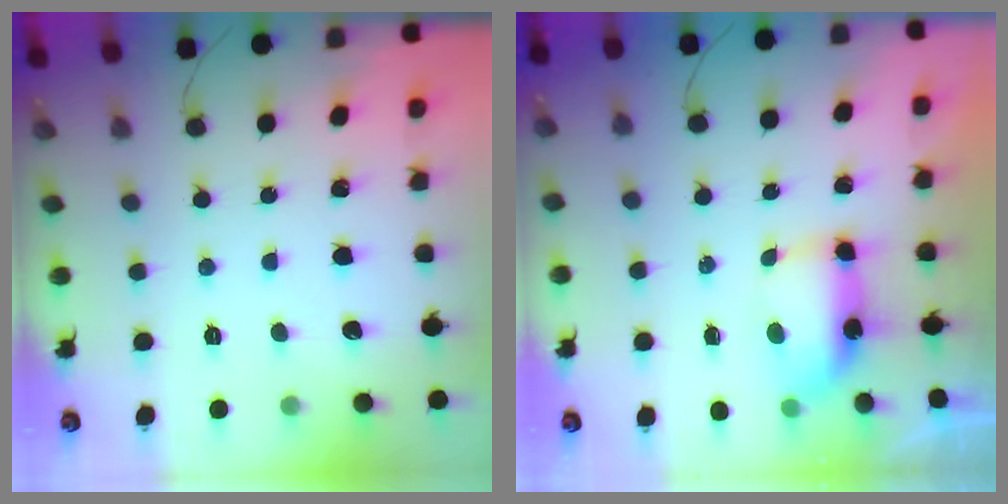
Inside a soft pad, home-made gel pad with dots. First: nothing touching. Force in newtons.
{"total": 7.9, "press": 7.4, "slide": 2.8}